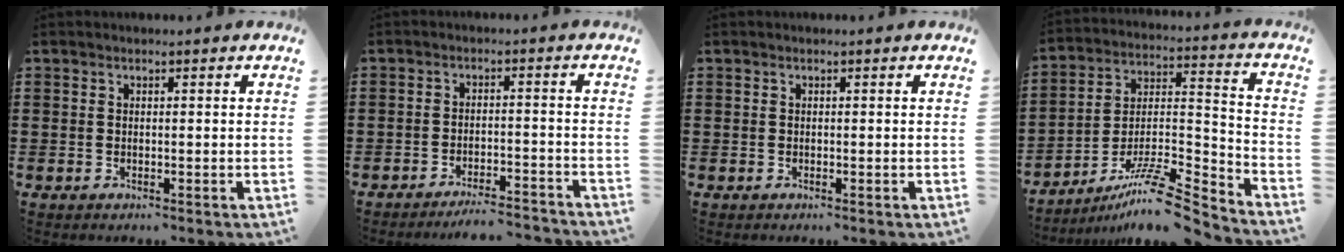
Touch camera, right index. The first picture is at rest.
{"total": 4.0, "force": [-3.8, -0.1, 1.1], "torque": [-0.022, -0.003, -0.076]}
{"total": 0.0}
{"total": 11.6, "force": [-9.4, 1.4, 6.6], "torque": [-0.107, 0.017, -0.179]}